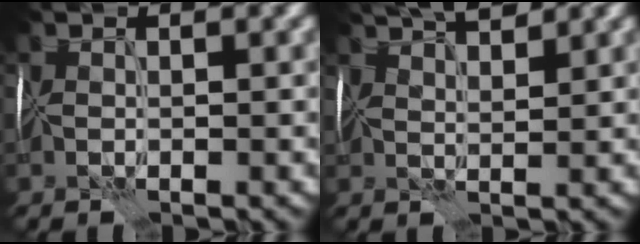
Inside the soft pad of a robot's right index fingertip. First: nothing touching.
{"total": 5.4, "force": [4.6, 1.2, 2.5], "torque": [-0.037, 0.027, 0.058]}